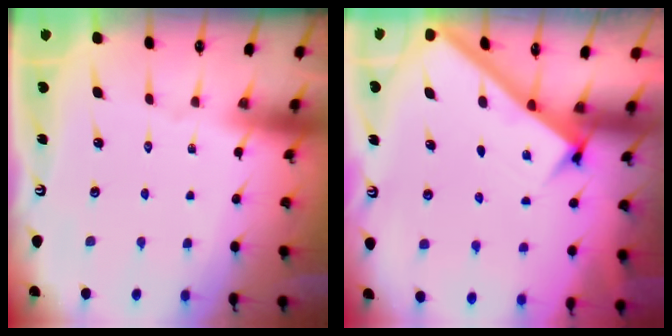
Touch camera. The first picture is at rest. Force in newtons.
{"total": 3.0, "press": 3.0, "slide": 0.1}